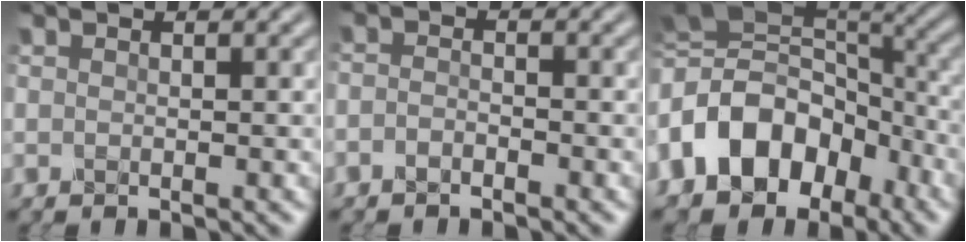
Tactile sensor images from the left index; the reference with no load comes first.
{"total": 1.2, "force": [-0.9, 0.5, 0.6], "torque": [-0.015, 0.004, -0.025]}
{"total": 12.9, "force": [-3.7, 9.5, 7.9], "torque": [-0.149, 0.006, -0.079]}